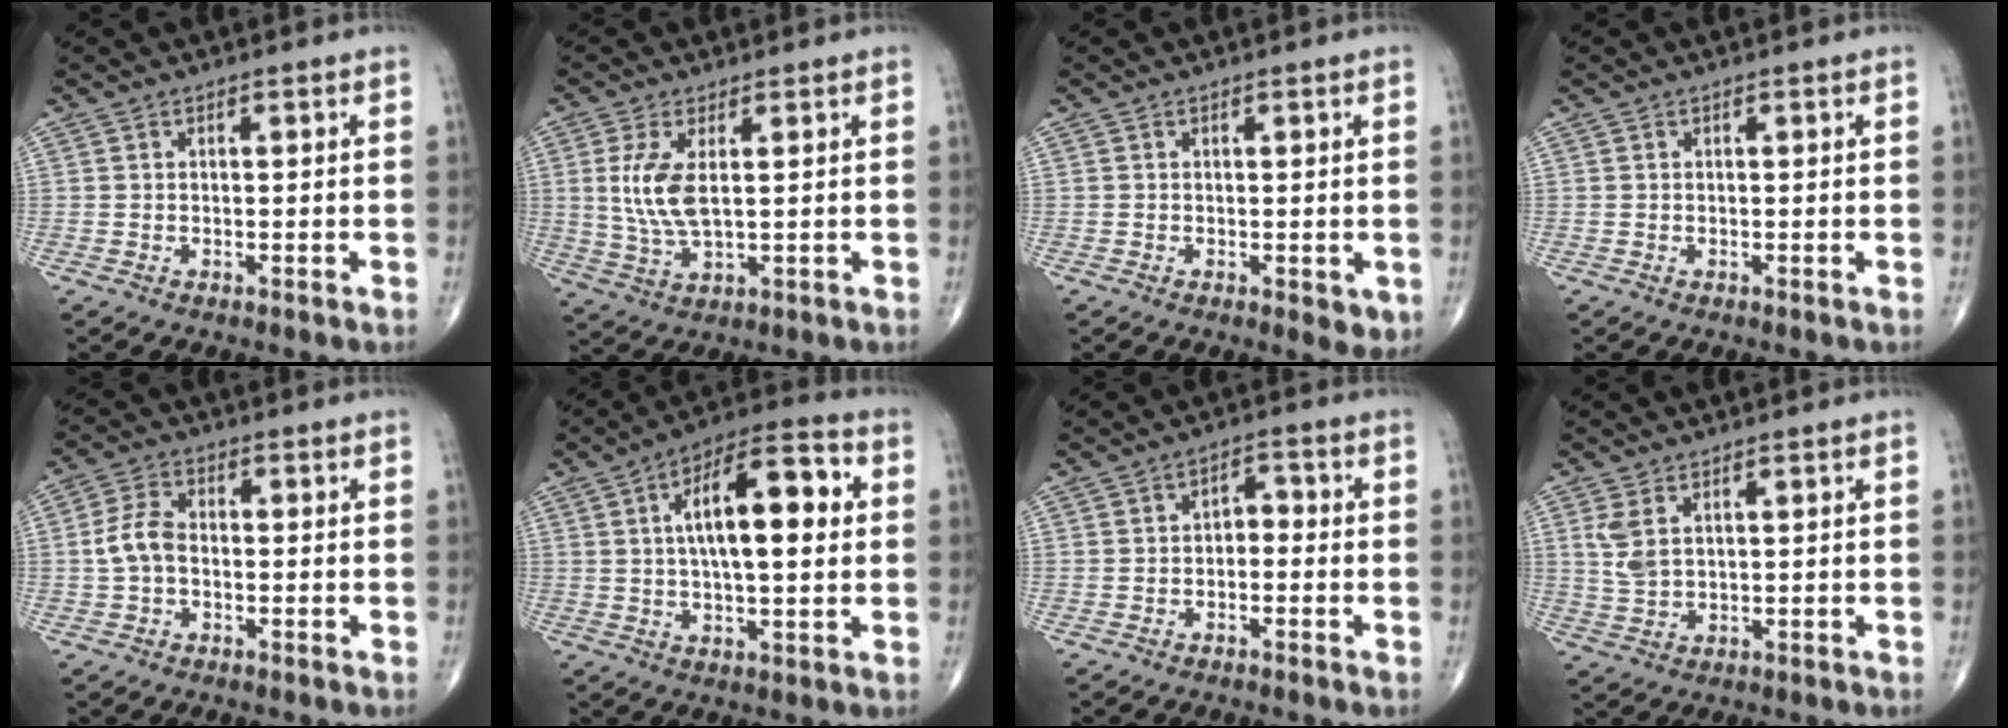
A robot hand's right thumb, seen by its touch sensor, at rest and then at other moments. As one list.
[{"total": 7.9, "force": [1.4, 3.3, 7.0], "torque": [-0.159, -0.011, 0.036]}, {"total": 2.9, "force": [-0.6, 1.4, 2.5], "torque": [-0.020, -0.006, -0.005]}, {"total": 0.0}, {"total": 5.3, "force": [-0.7, 3.5, 4.0], "torque": [-0.083, 0.018, -0.020]}, {"total": 16.4, "force": [3.1, 6.2, 14.9], "torque": [-0.223, 0.018, 0.042]}, {"total": 3.0, "force": [-0.8, 2.0, 2.1], "torque": [-0.019, 0.022, -0.022]}, {"total": 4.0, "force": [1.6, 2.1, 3.1], "torque": [-0.068, -0.002, 0.043]}]